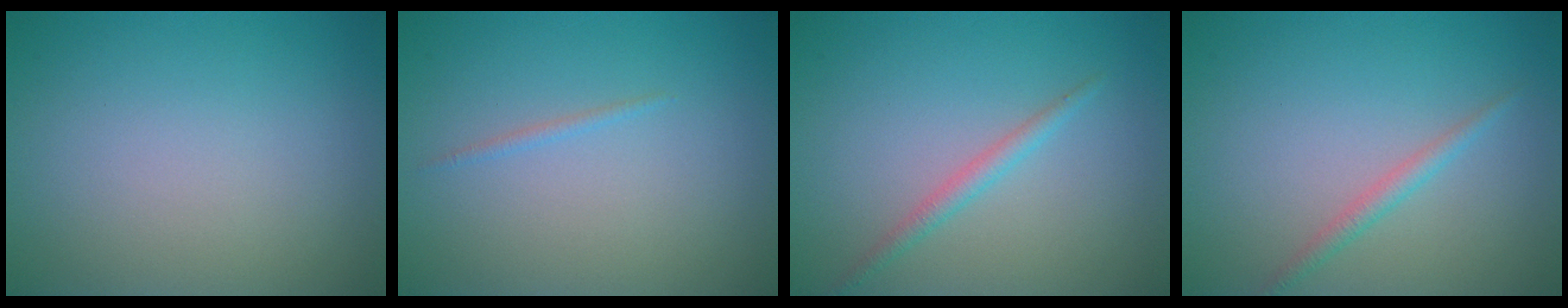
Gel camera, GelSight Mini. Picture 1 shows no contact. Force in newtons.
{"total": 0.6, "press": 0.6, "slide": 0.1}
{"total": 1.5, "press": 1.5, "slide": 0.0}
{"total": 1.4, "press": 1.4, "slide": 0.1}